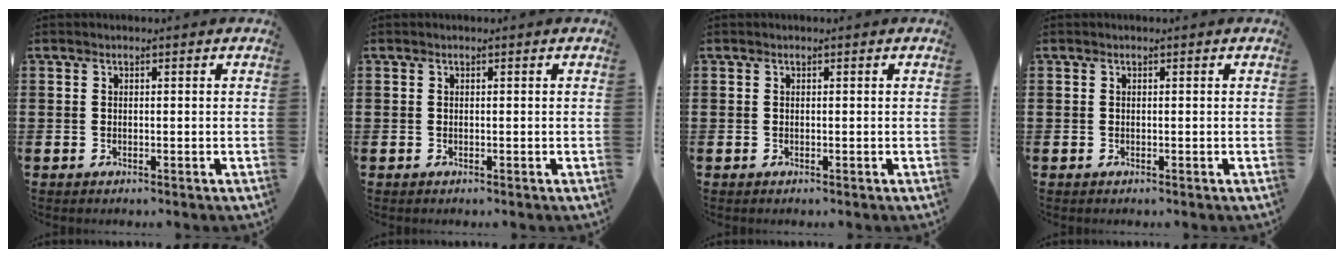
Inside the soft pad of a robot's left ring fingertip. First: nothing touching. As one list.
[{"total": 0.0}, {"total": 0.0}, {"total": 0.0}]